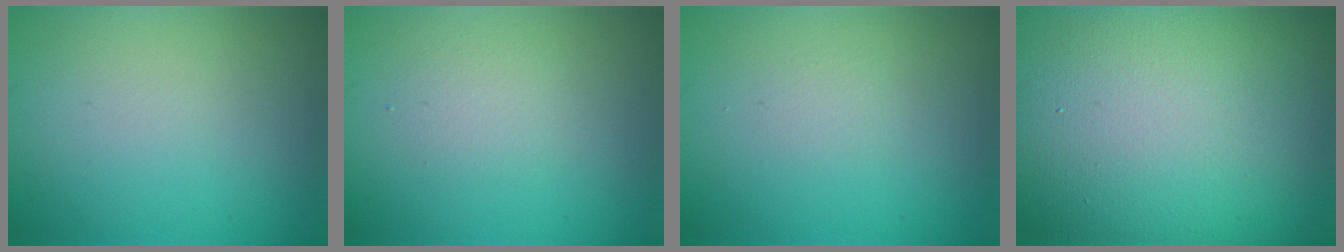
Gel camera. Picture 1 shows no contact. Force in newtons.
{"total": 1.5, "press": 1.5, "slide": 0.2}
{"total": 0.0}
{"total": 27.3, "press": 27.3, "slide": 1.3}